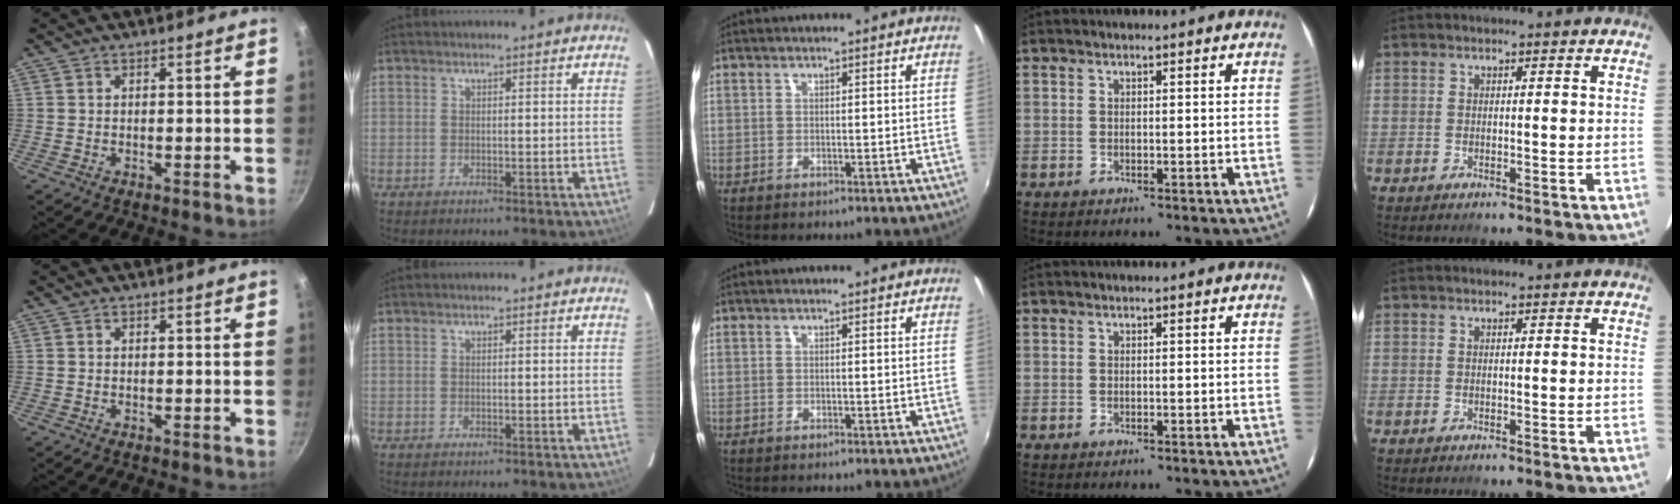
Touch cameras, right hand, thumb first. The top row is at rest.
{}